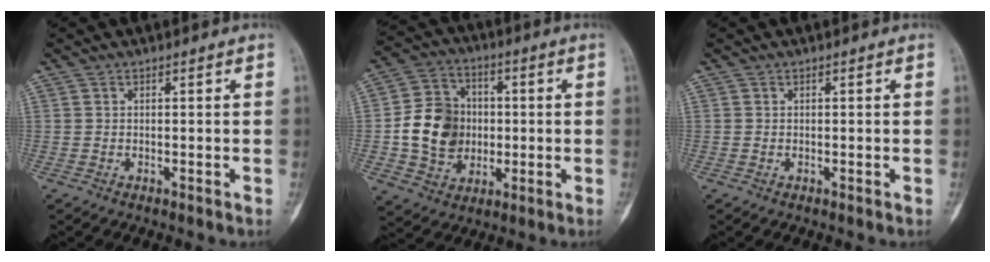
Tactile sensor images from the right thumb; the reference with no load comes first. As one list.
[{"total": 13.9, "force": [-0.6, 11.6, 7.6], "torque": [-0.106, 0.014, -0.009]}, {"total": 0.0}]